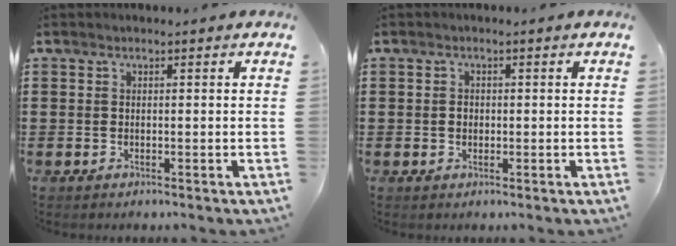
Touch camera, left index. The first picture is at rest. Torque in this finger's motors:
{"motor_torque": [0.51, 0.53, 0.29, 0.03]}